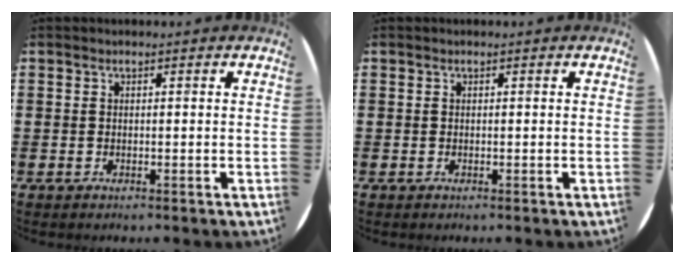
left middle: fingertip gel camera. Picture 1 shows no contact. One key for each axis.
{"total": 0.0}